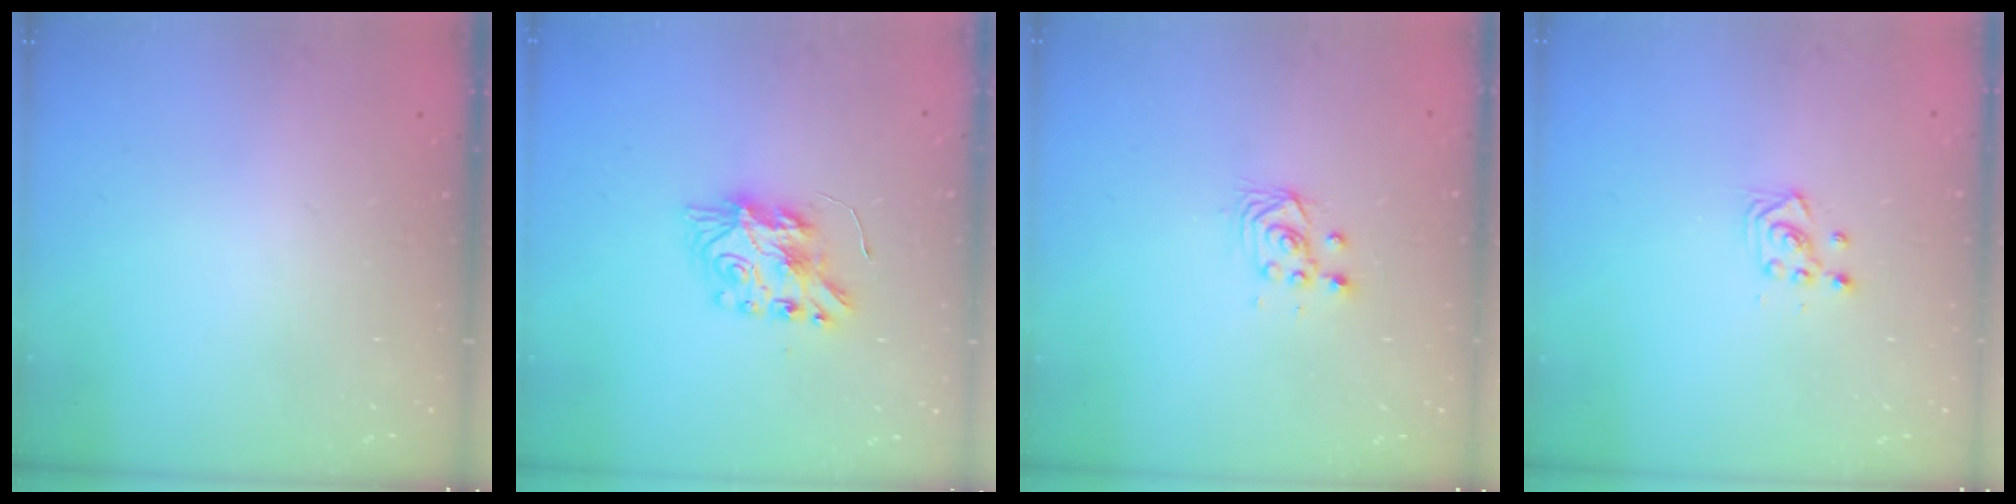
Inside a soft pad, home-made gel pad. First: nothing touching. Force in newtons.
{"total": 8.4, "press": 8.4, "slide": 0.7}
{"total": 3.3, "press": 3.1, "slide": 1.1}
{"total": 3.0, "press": 3.0, "slide": 0.5}